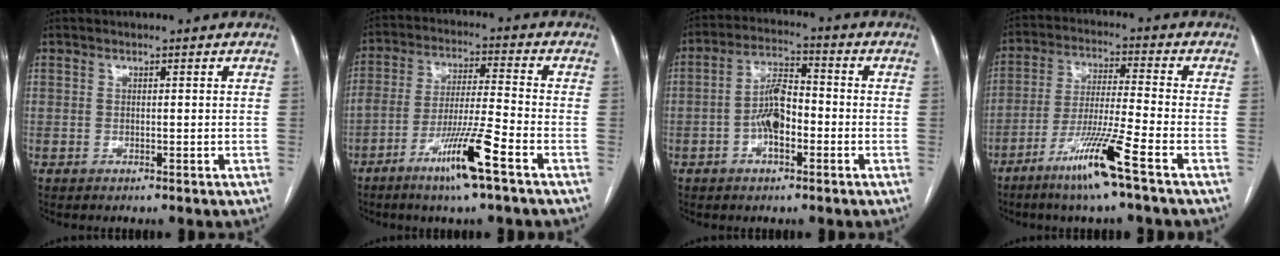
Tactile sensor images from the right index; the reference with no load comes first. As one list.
[{"total": 10.7, "force": [-6.0, -0.4, 8.9], "torque": [-0.167, -0.012, -0.111]}, {"total": 6.9, "force": [-1.8, 2.9, 6.0], "torque": [-0.120, 0.020, -0.033]}, {"total": 11.0, "force": [-6.4, -1.0, 8.8], "torque": [-0.169, -0.024, -0.123]}]